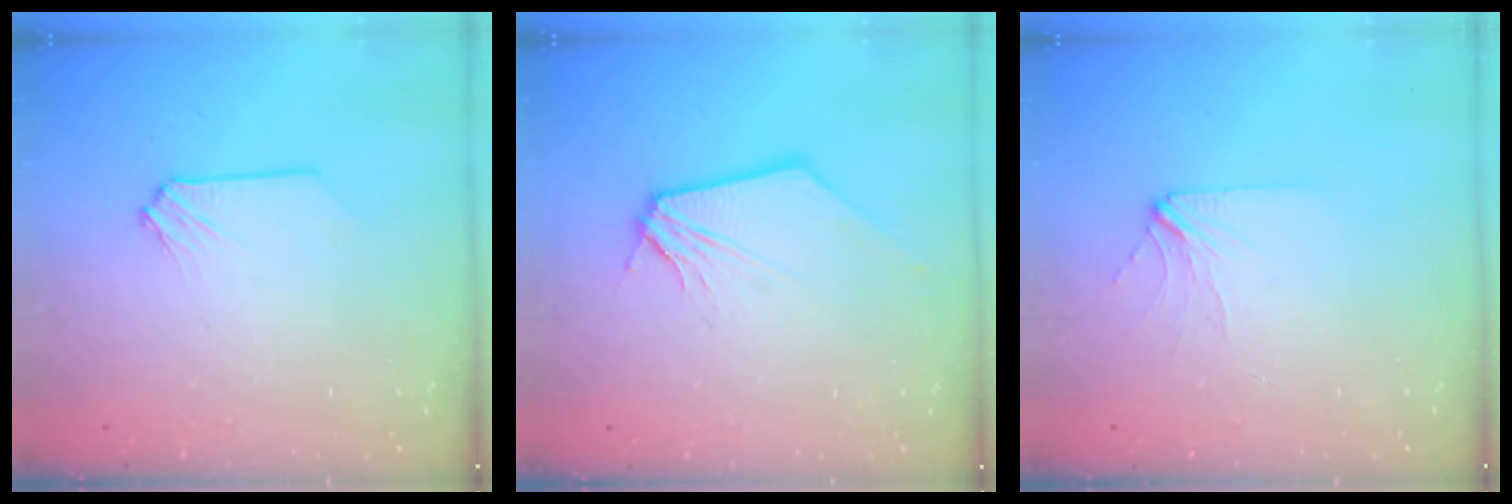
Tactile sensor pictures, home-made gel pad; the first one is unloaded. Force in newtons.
{"total": 0.7, "press": 0.7, "slide": 0.2}
{"total": 2.8, "press": 2.8, "slide": 0.4}